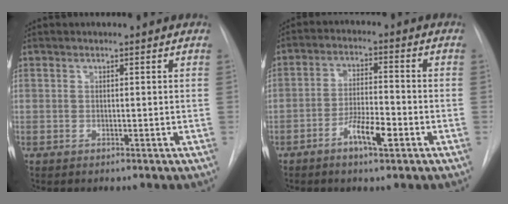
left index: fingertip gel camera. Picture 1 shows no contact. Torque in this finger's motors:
{"motor_torque": [0.18, 0.24, 0.16, 0.09]}